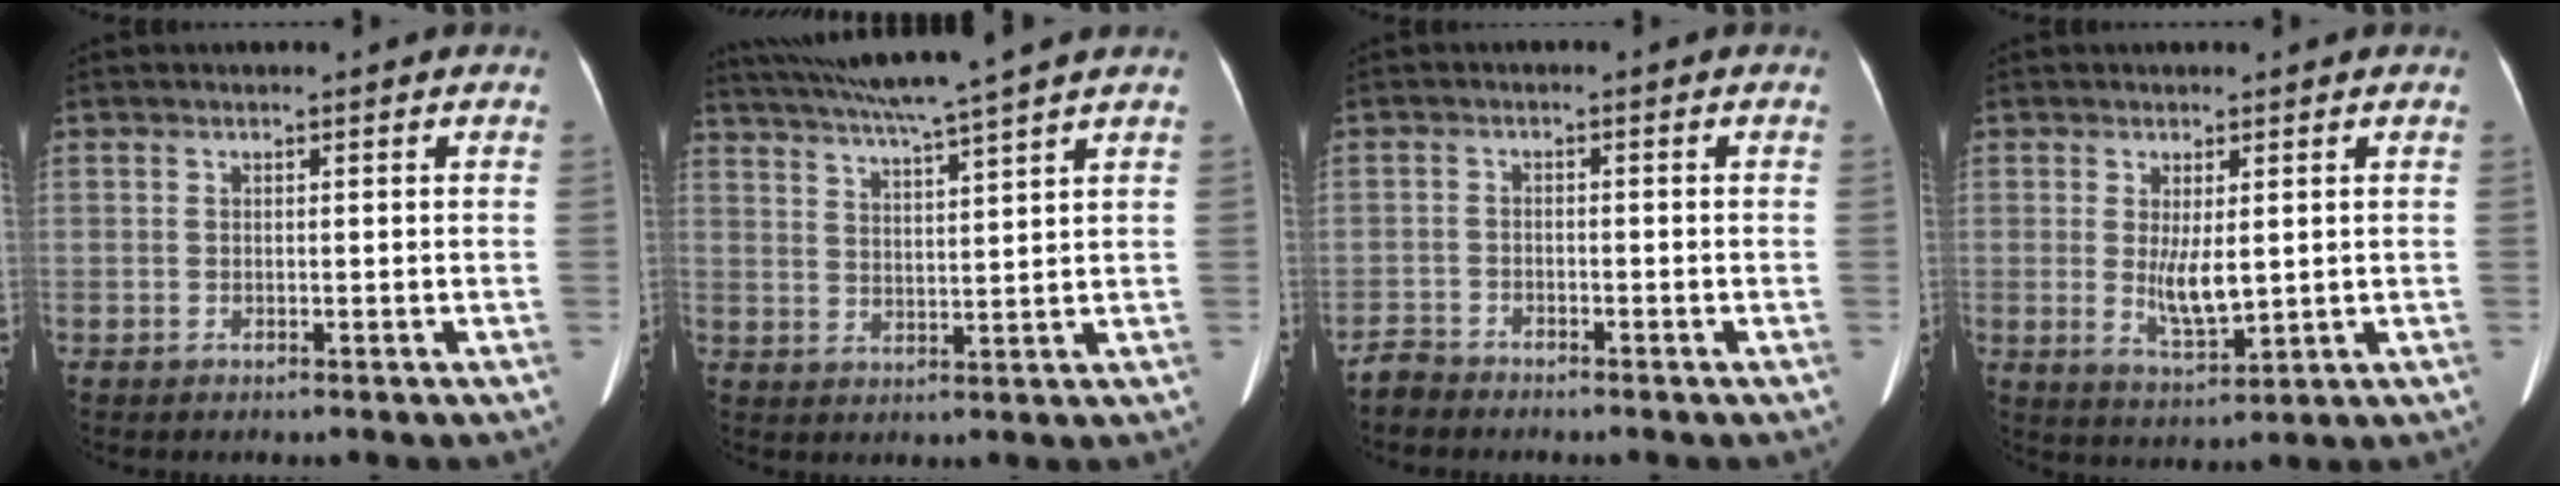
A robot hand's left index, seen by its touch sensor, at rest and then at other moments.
{"total": 11.9, "force": [10.3, -2.1, 5.7], "torque": [-0.104, 0.006, 0.162]}
{"total": 2.3, "force": [-2.2, 0.3, -0.3], "torque": [0.003, -0.010, -0.043]}
{"total": 5.2, "force": [0.3, 1.5, 4.9], "torque": [-0.092, -0.016, 0.012]}